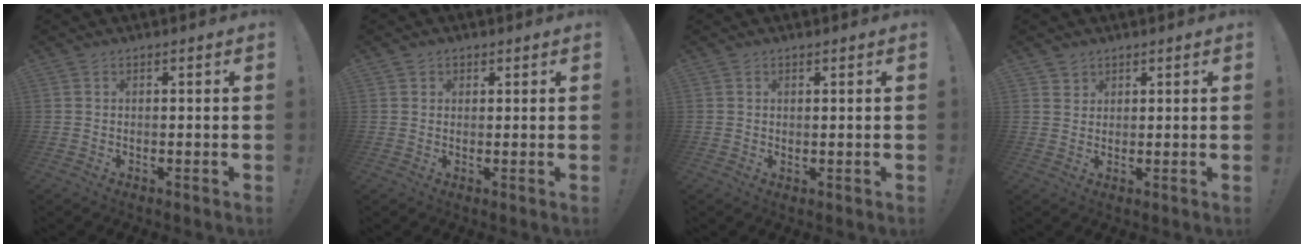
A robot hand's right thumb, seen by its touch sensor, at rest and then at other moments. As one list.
[{"total": 1.7, "force": [1.1, 1.3, 0.3], "torque": [0.000, -0.005, 0.019]}, {"total": 0.9, "force": [0.7, 0.2, 0.4], "torque": [-0.007, 0.000, 0.014]}, {"total": 2.3, "force": [1.7, 1.6, 0.1], "torque": [0.007, -0.013, 0.030]}]